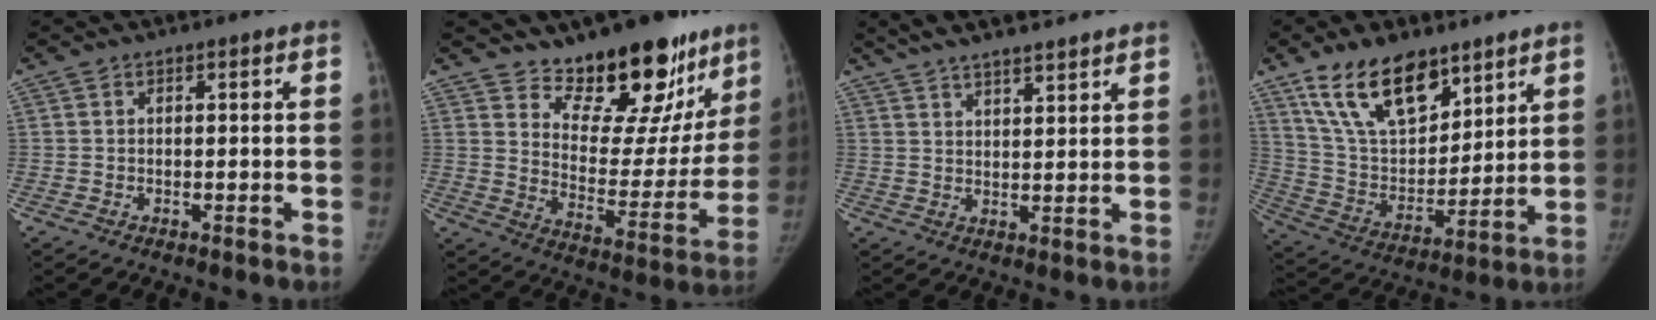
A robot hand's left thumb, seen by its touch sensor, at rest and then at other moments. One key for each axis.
{"total": 20.7, "fx": 16.0, "fy": 8.7, "fz": 9.9, "tx": -0.081, "ty": -0.121, "tz": 0.232}
{"total": 11.1, "fx": 9.1, "fy": 2.4, "fz": 5.9, "tx": -0.078, "ty": -0.010, "tz": 0.150}
{"total": 18.1, "fx": 12.1, "fy": 8.9, "fz": 10.2, "tx": -0.136, "ty": -0.058, "tz": 0.232}